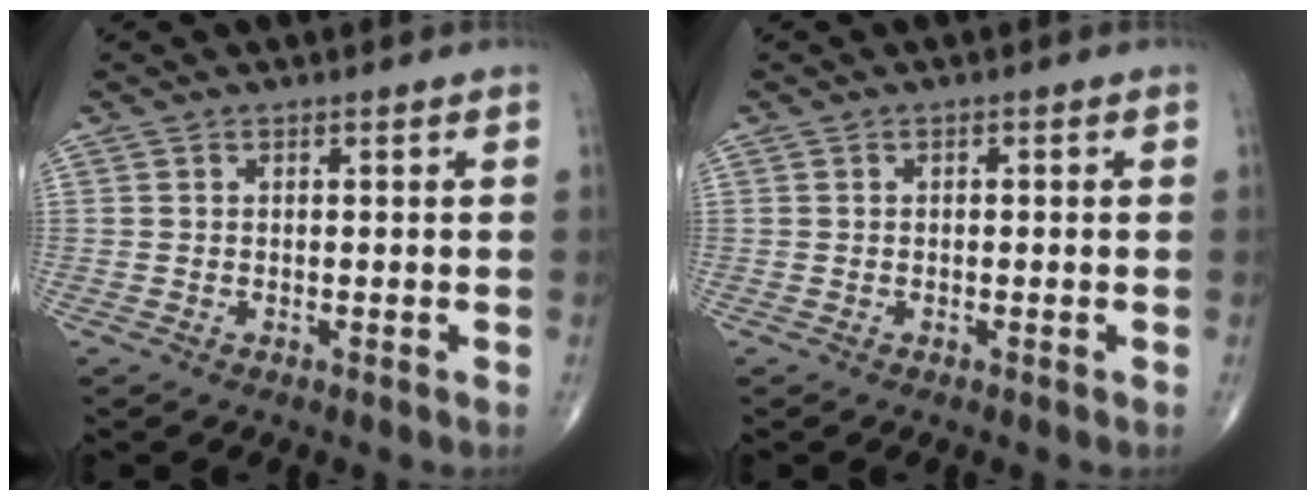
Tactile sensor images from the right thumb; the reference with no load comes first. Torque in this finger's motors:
{"motor_torque": [-0.15, -0.28, 0.05, 0.16, -0.01]}